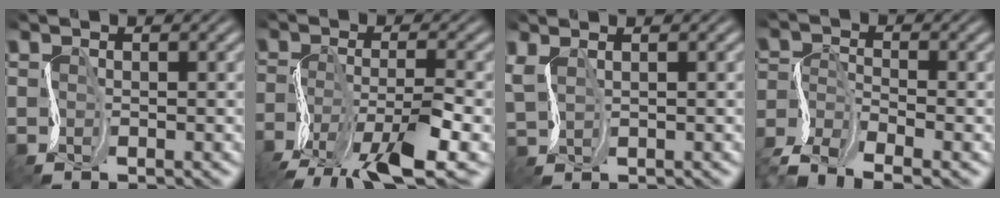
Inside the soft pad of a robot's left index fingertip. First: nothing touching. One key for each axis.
{"total": 7.6, "fx": -4.6, "fy": 1.8, "fz": 5.7, "tx": -0.108, "ty": -0.003, "tz": -0.093}
{"total": 2.4, "fx": 1.4, "fy": 1.0, "fz": 1.6, "tx": -0.053, "ty": 0.016, "tz": 0.025}
{"total": 6.4, "fx": -5.0, "fy": 2.1, "fz": 3.4, "tx": -0.069, "ty": -0.010, "tz": -0.106}